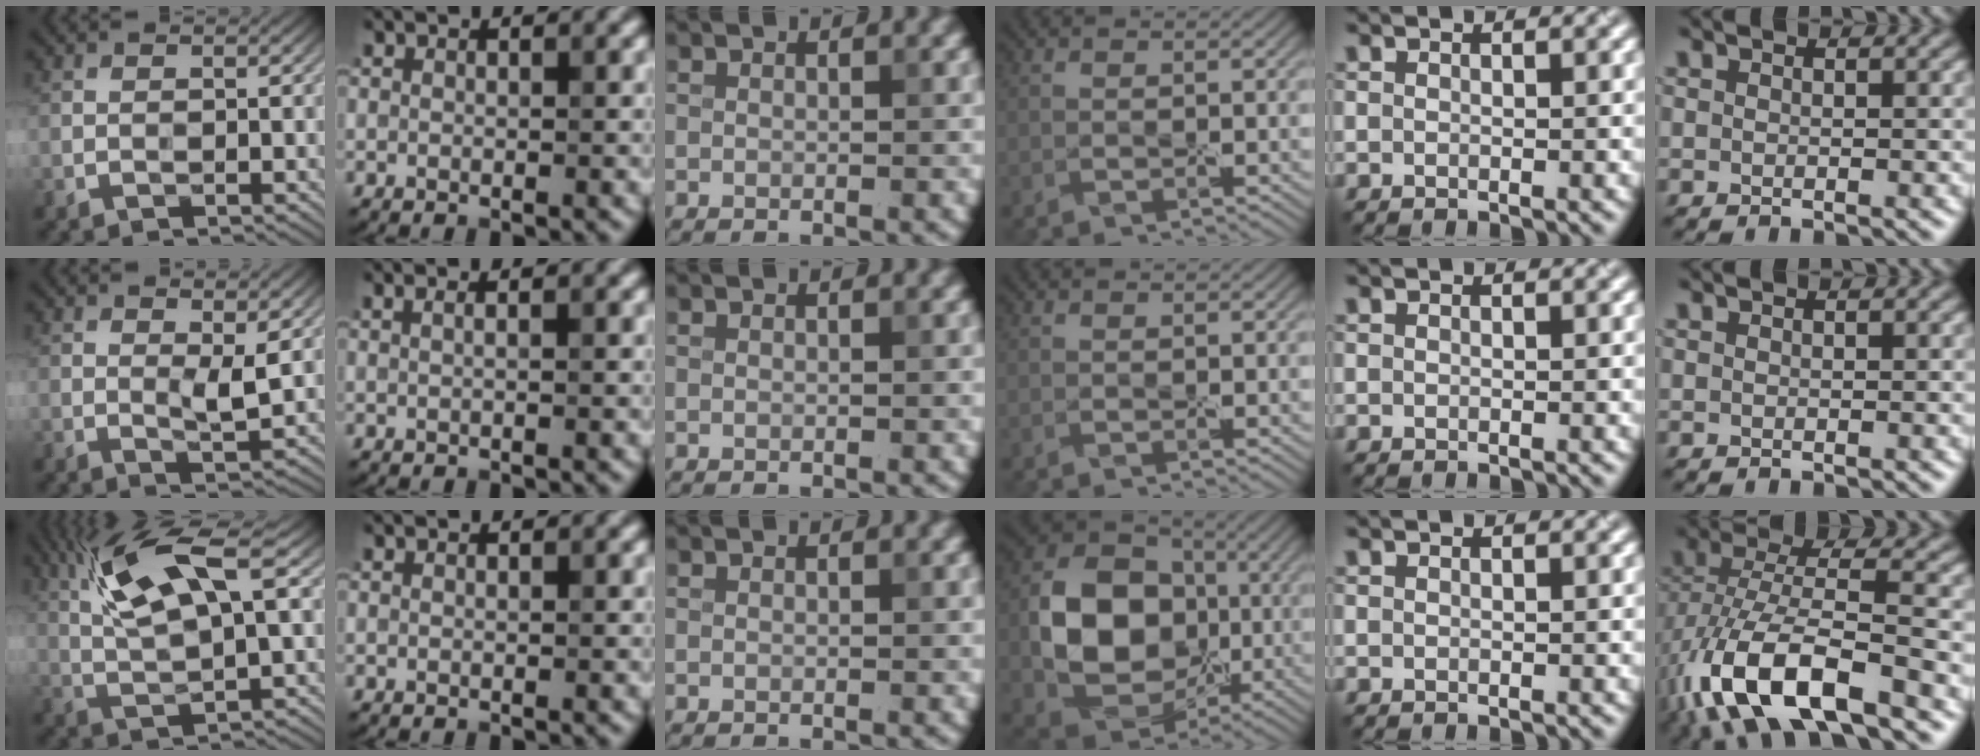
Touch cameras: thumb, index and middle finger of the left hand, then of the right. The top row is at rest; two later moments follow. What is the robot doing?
{"motion": "peel", "object": "window cling"}